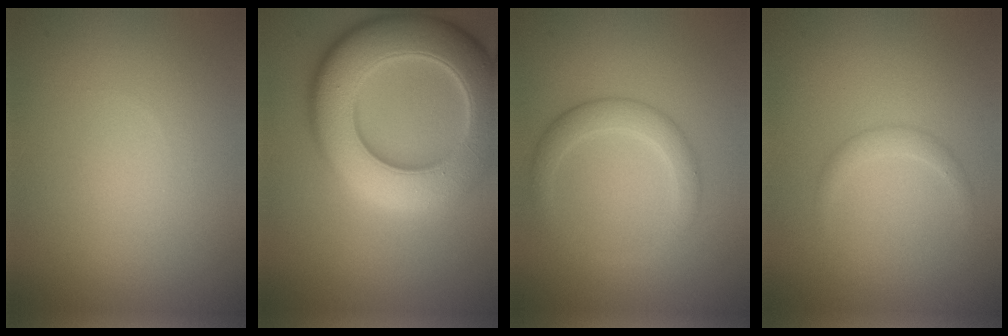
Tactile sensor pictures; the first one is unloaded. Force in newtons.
{"total": 11.7, "press": 11.7, "slide": 0.5}
{"total": 2.6, "press": 2.6, "slide": 0.1}
{"total": 1.2, "press": 1.1, "slide": 0.1}